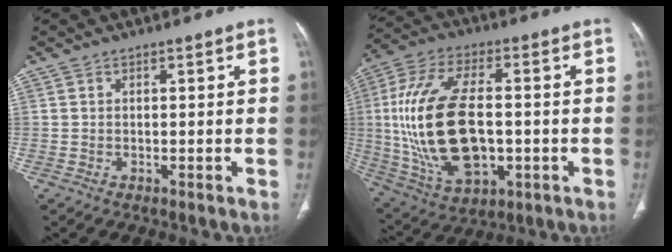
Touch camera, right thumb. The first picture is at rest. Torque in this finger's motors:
{"motor_torque": [-0.49, 2.07, 2.77, 0.01, 0.89]}